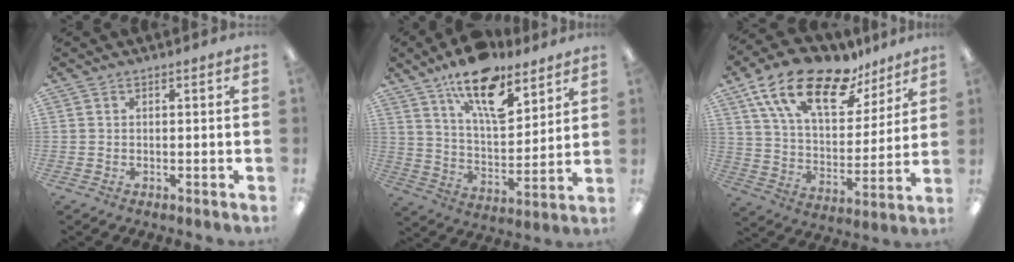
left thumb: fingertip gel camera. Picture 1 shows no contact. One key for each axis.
{"total": 16.6, "fx": 11.6, "fy": 6.8, "fz": 9.6, "tx": -0.150, "ty": -0.063, "tz": 0.199}
{"total": 21.0, "fx": 13.6, "fy": 9.8, "fz": 12.7, "tx": -0.222, "ty": -0.070, "tz": 0.239}